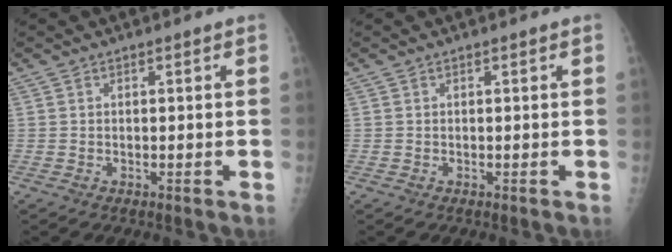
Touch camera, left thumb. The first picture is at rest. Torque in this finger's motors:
{"motor_torque": [0.01, 0.02, 0.00, 0.00, 0.00]}